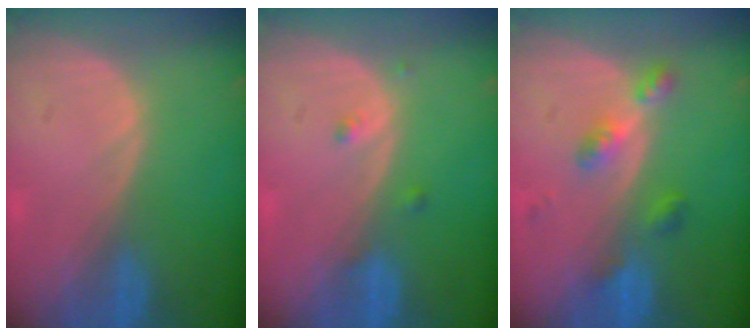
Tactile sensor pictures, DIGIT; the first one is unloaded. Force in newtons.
{"total": 1.3, "press": 1.3, "slide": 0.0}
{"total": 4.6, "press": 4.2, "slide": 1.9}